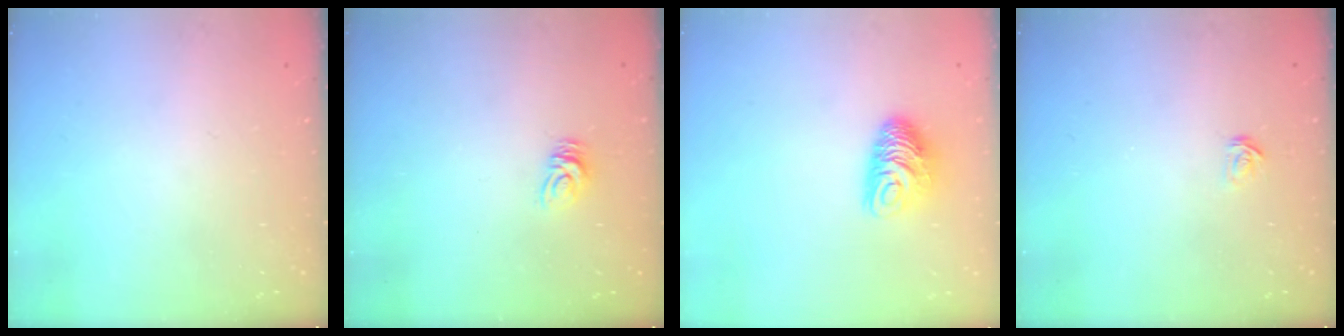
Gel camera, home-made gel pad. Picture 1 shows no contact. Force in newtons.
{"total": 5.0, "press": 5.0, "slide": 0.3}
{"total": 10.0, "press": 10.0, "slide": 0.6}
{"total": 2.1, "press": 2.1, "slide": 0.2}